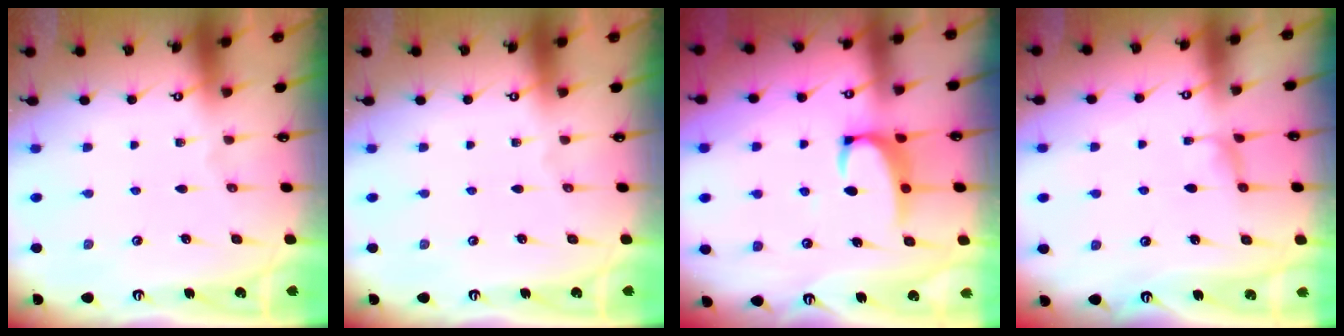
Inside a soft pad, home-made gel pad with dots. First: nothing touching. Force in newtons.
{"total": 0.0}
{"total": 3.6, "press": 3.5, "slide": 0.7}
{"total": 0.8, "press": 0.3, "slide": 0.7}